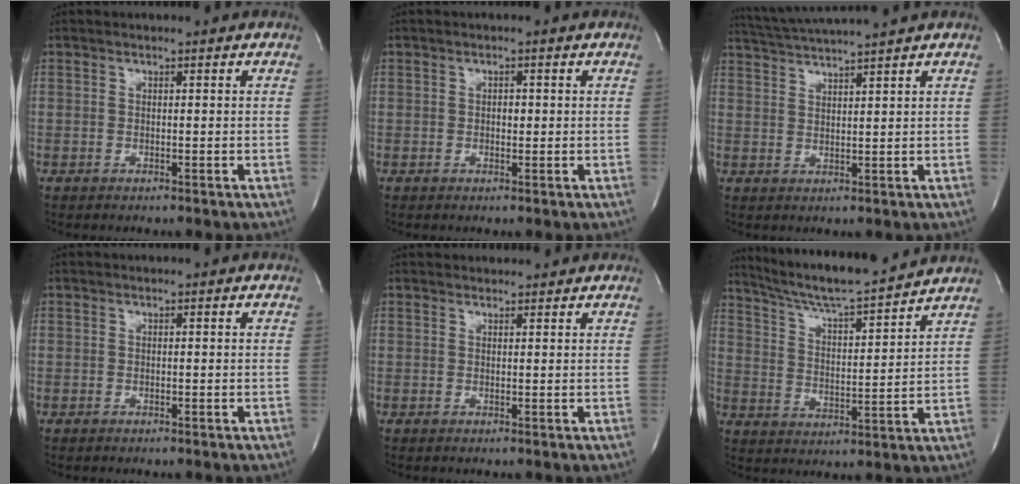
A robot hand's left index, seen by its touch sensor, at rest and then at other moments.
{"total": 1.0, "force": [0.0, 0.6, 0.8], "torque": [-0.012, 0.000, 0.000]}
{"total": 7.6, "force": [6.9, -1.9, 2.6], "torque": [-0.050, 0.009, 0.117]}
{"total": 0.0}
{"total": 3.3, "force": [3.2, 0.6, 0.2], "torque": [-0.007, 0.019, 0.044]}
{"total": 15.5, "force": [14.2, 0.0, 6.2], "torque": [-0.113, 0.001, 0.225]}